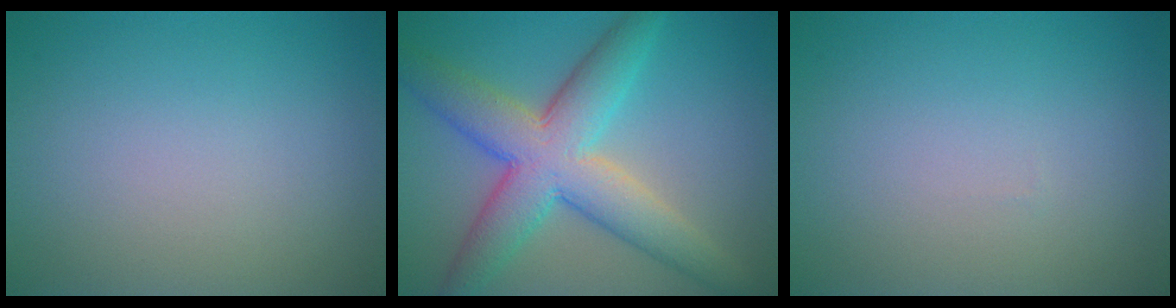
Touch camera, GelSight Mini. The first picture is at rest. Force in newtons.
{"total": 8.5, "press": 8.4, "slide": 0.4}
{"total": 0.0}